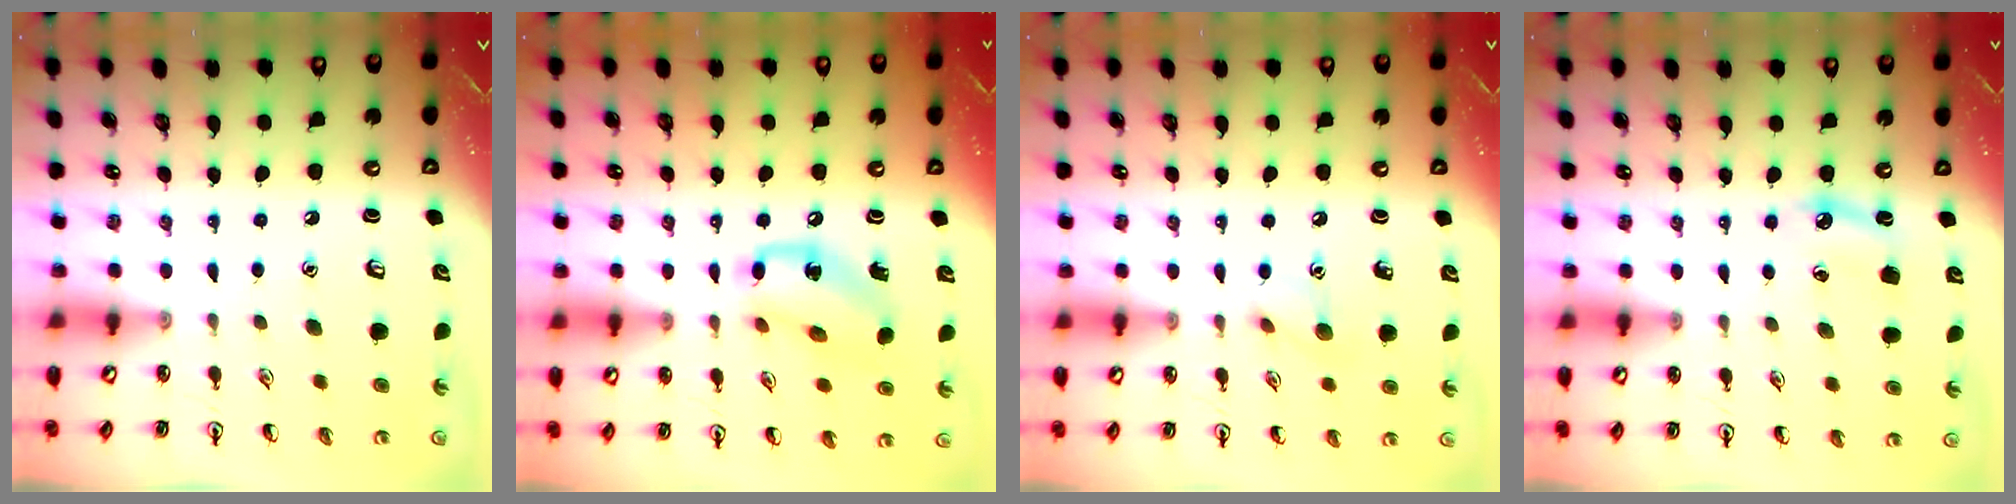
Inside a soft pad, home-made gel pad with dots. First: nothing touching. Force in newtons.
{"total": 12.0, "press": 11.8, "slide": 1.8}
{"total": 6.8, "press": 6.6, "slide": 1.3}
{"total": 4.5, "press": 4.3, "slide": 1.4}